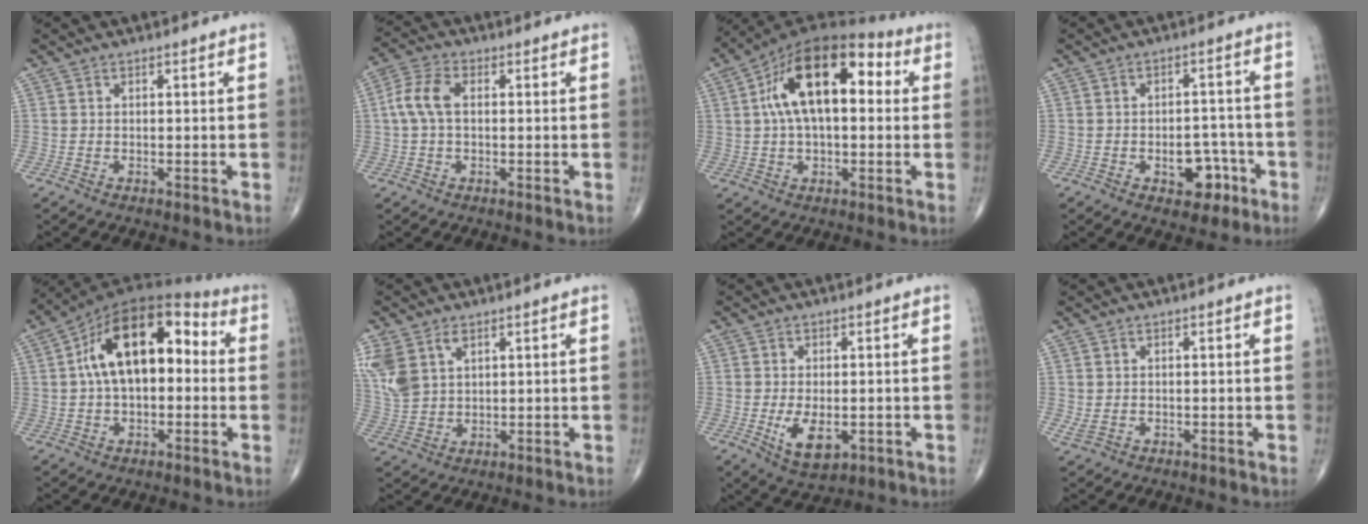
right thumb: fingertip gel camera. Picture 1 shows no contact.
{"total": 6.5, "force": [0.6, 3.8, 5.2], "torque": [-0.120, 0.020, 0.006]}
{"total": 18.2, "force": [3.5, 9.5, 15.1], "torque": [-0.243, 0.035, 0.048]}
{"total": 7.3, "force": [-3.2, 4.7, 4.7], "torque": [-0.035, 0.033, -0.038]}
{"total": 17.6, "force": [1.9, 9.9, 14.5], "torque": [-0.222, 0.046, 0.021]}
{"total": 8.9, "force": [4.2, 5.6, 5.6], "torque": [-0.127, -0.002, 0.097]}
{"total": 7.0, "force": [-1.6, 3.8, 5.7], "torque": [-0.091, -0.013, -0.017]}
{"total": 1.2, "force": [-0.1, 0.9, 0.8], "torque": [-0.021, 0.001, 0.002]}